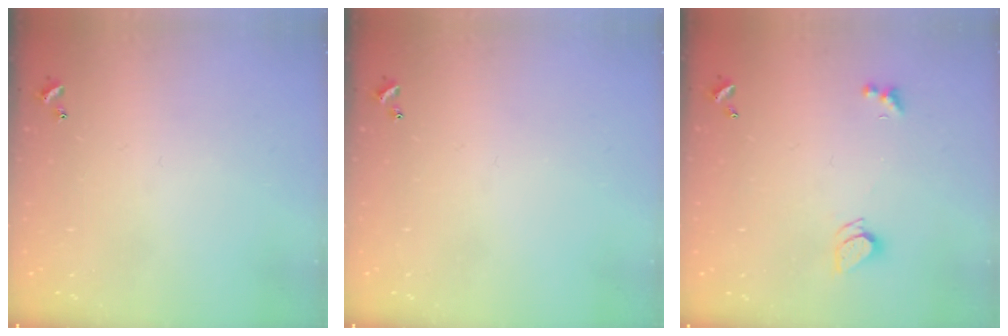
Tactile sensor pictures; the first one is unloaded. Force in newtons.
{"total": 0.0}
{"total": 2.2, "press": 2.2, "slide": 0.3}